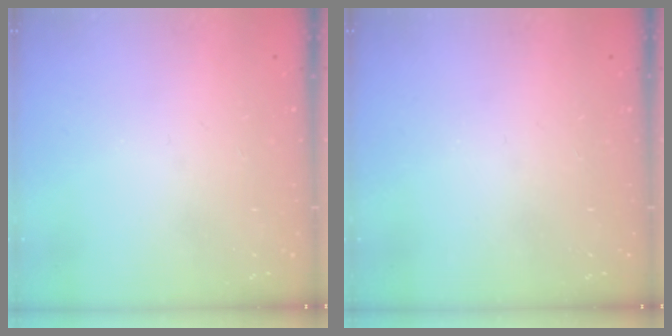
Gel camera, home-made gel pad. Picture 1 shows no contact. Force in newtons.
{"total": 0.0}